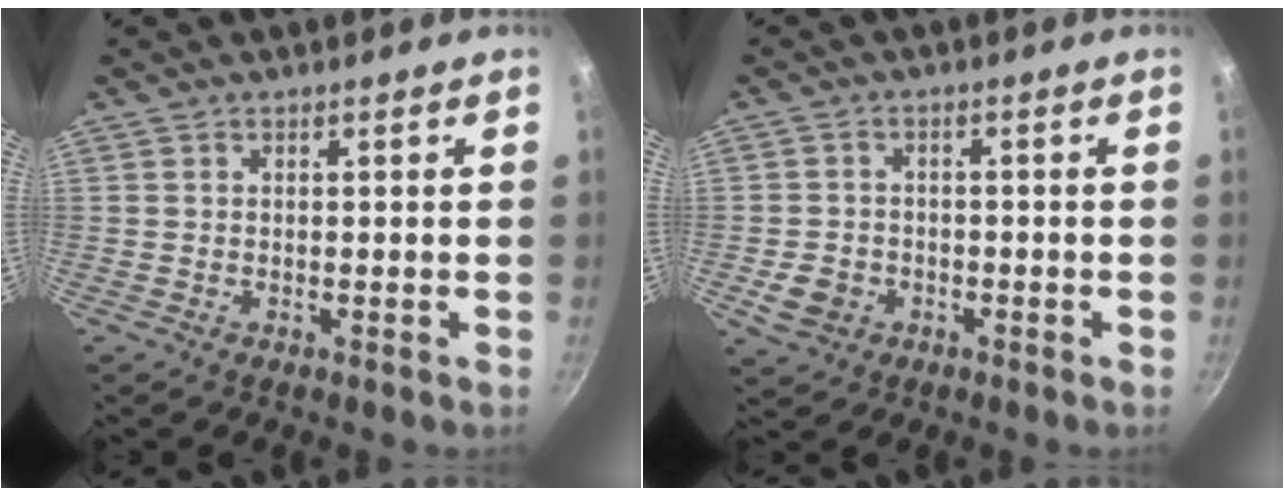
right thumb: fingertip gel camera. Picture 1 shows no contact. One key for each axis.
{"total": 5.1, "fx": -1.8, "fy": 4.2, "fz": 2.3, "tx": -0.041, "ty": 0.018, "tz": -0.028}